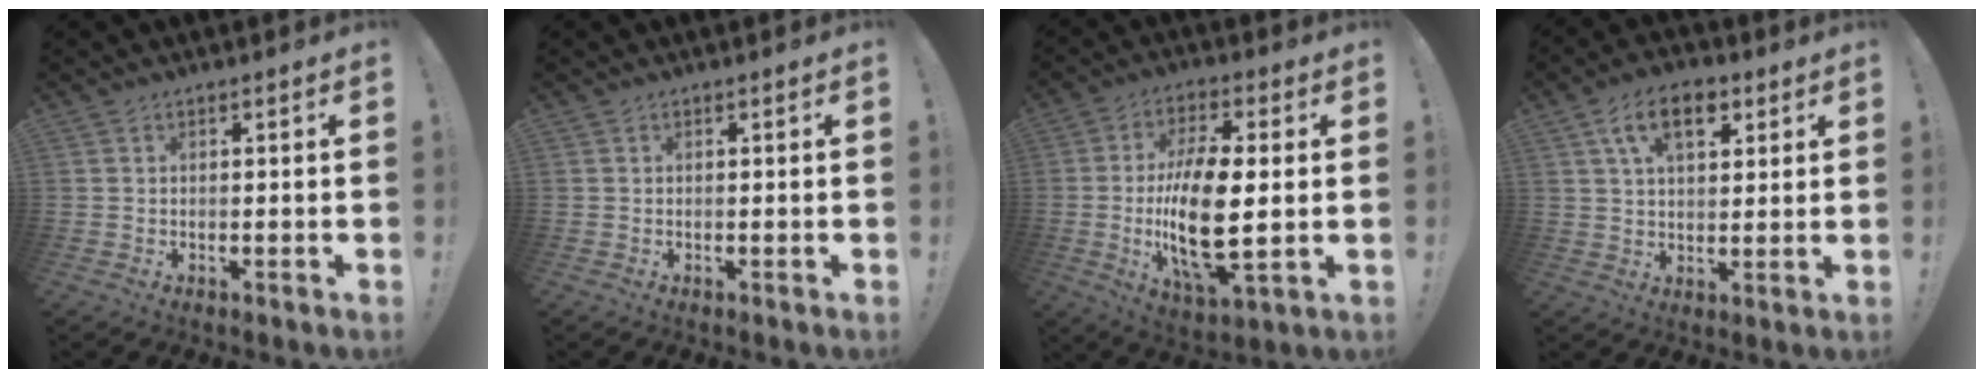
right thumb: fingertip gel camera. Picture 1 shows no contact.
{"total": 0.0}
{"total": 18.9, "force": [-0.9, 7.1, 17.4], "torque": [-0.341, -0.013, -0.015]}
{"total": 11.5, "force": [5.0, 6.3, 8.2], "torque": [-0.129, 0.005, 0.089]}